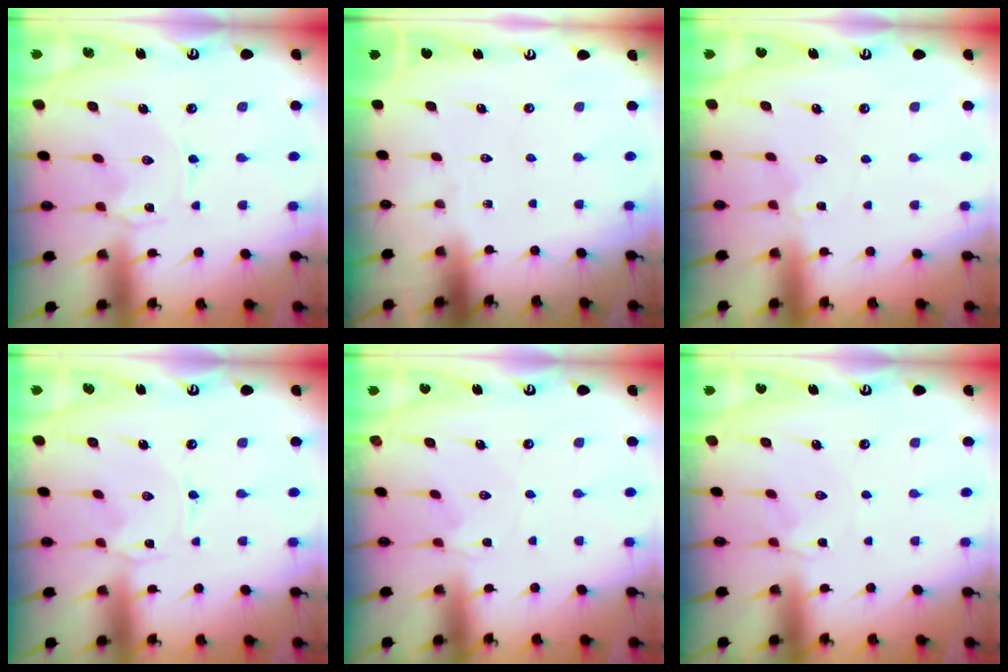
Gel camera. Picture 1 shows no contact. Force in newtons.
{"total": 0.0}
{"total": 1.8, "press": 1.7, "slide": 0.3}
{"total": 0.0}
{"total": 1.8, "press": 1.7, "slide": 0.4}
{"total": 2.8, "press": 2.8, "slide": 0.4}